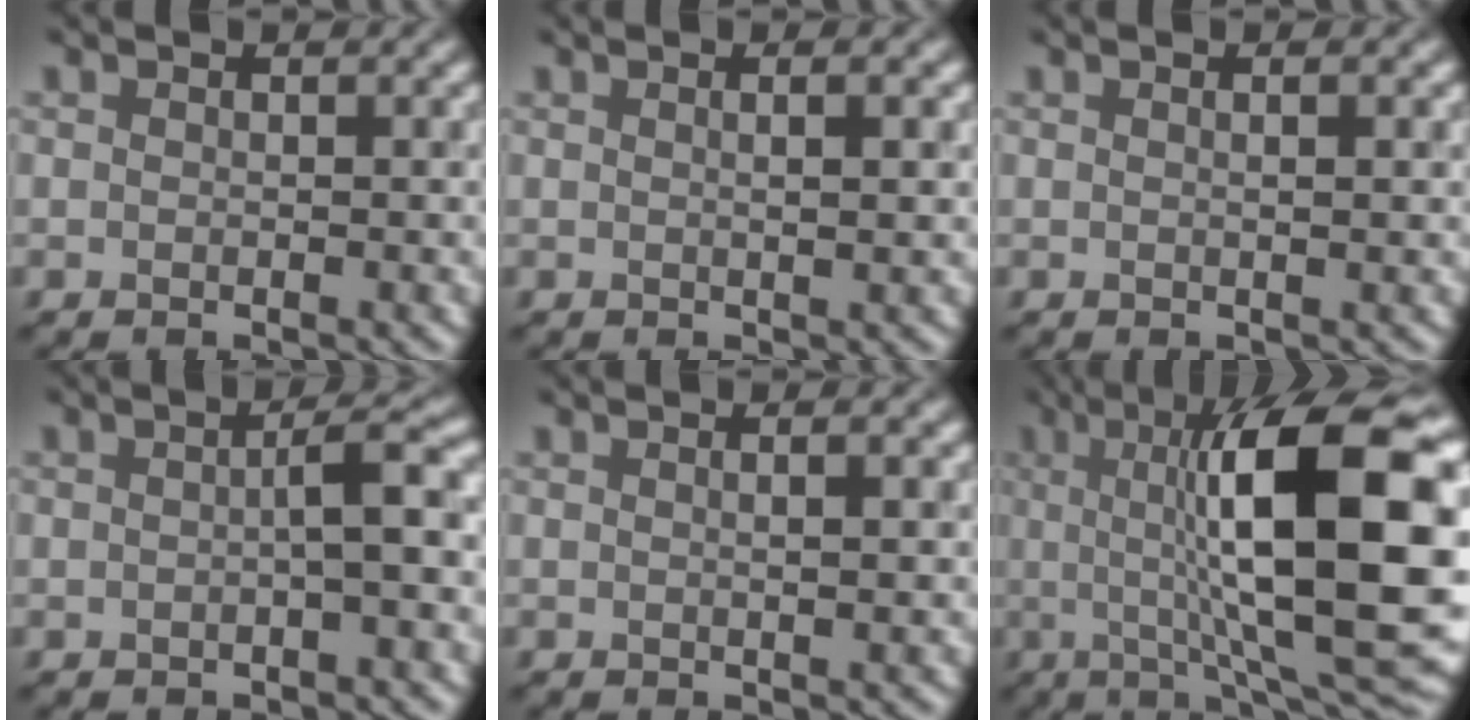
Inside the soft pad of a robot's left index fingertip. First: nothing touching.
{"total": 2.0, "force": [0.6, 0.4, 1.9], "torque": [-0.014, 0.001, -0.001]}
{"total": 1.4, "force": [0.5, 0.2, 1.3], "torque": [-0.011, -0.006, 0.003]}
{"total": 2.3, "force": [-0.3, 0.1, 2.3], "torque": [-0.039, 0.012, -0.007]}
{"total": 1.7, "force": [0.5, 0.3, 1.6], "torque": [-0.012, -0.003, 0.001]}
{"total": 16.0, "force": [2.1, 4.1, 15.4], "torque": [-0.220, 0.004, 0.031]}